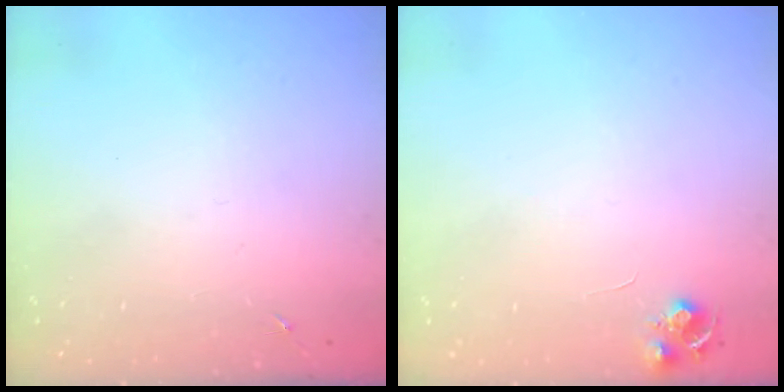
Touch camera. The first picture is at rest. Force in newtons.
{"total": 6.8, "press": 6.7, "slide": 0.9}